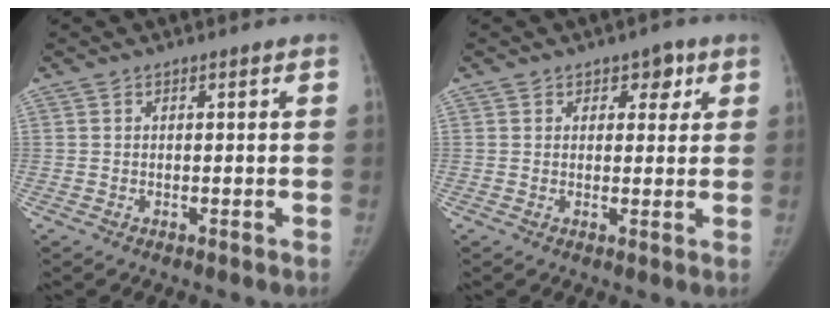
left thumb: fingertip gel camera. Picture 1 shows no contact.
{"total": 4.2, "force": [2.0, 3.2, 1.9], "torque": [0.013, -0.007, 0.024]}